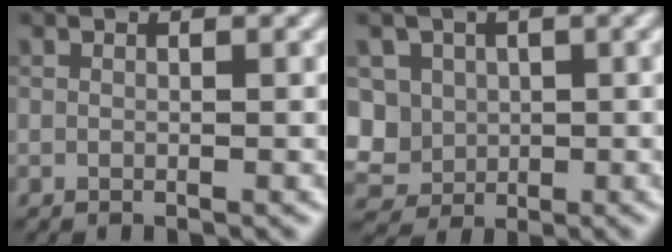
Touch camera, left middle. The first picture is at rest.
{"total": 7.5, "force": [0.4, 6.8, 3.2], "torque": [-0.073, 0.026, -0.017]}